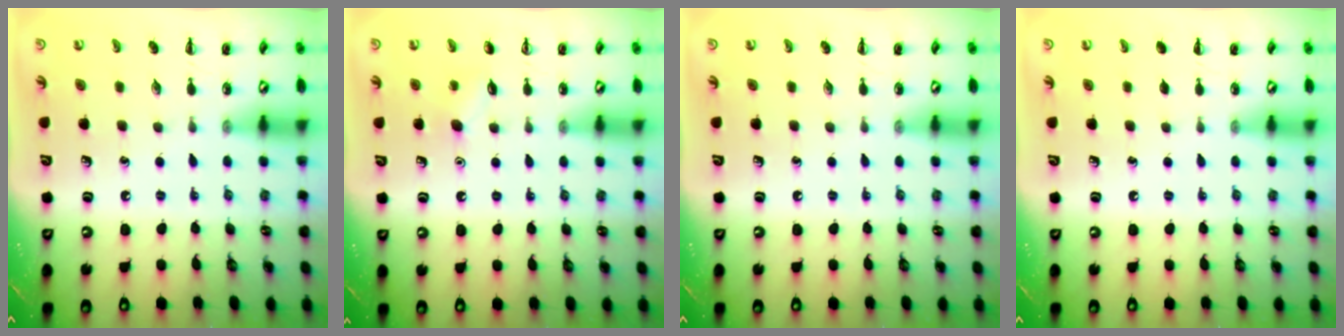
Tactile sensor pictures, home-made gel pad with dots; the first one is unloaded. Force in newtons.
{"total": 6.7, "press": 6.5, "slide": 1.6}
{"total": 0.0}
{"total": 0.0}